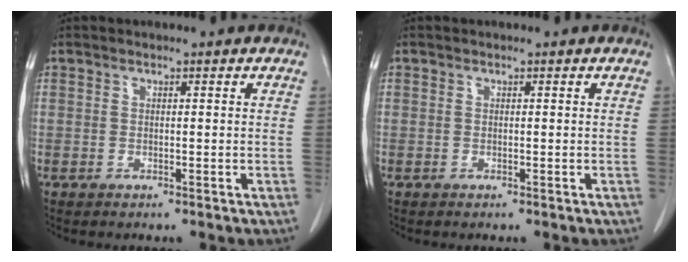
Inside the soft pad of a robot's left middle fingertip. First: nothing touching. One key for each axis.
{"total": 0.0}